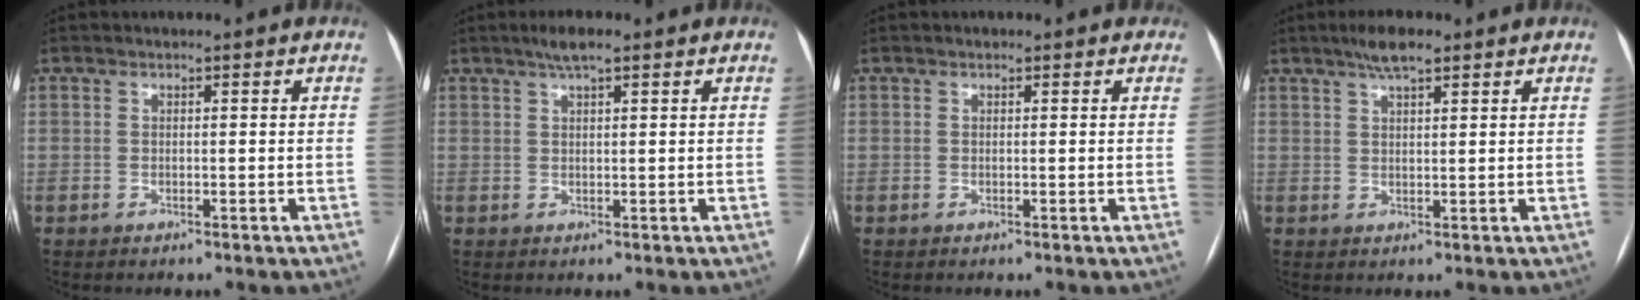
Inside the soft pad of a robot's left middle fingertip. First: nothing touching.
{"total": 3.1, "force": [2.1, 0.4, 2.3], "torque": [-0.043, 0.010, 0.037]}
{"total": 0.8, "force": [0.5, 0.6, 0.1], "torque": [0.000, 0.009, 0.003]}
{"total": 4.2, "force": [3.0, 0.8, 2.9], "torque": [-0.052, 0.011, 0.052]}